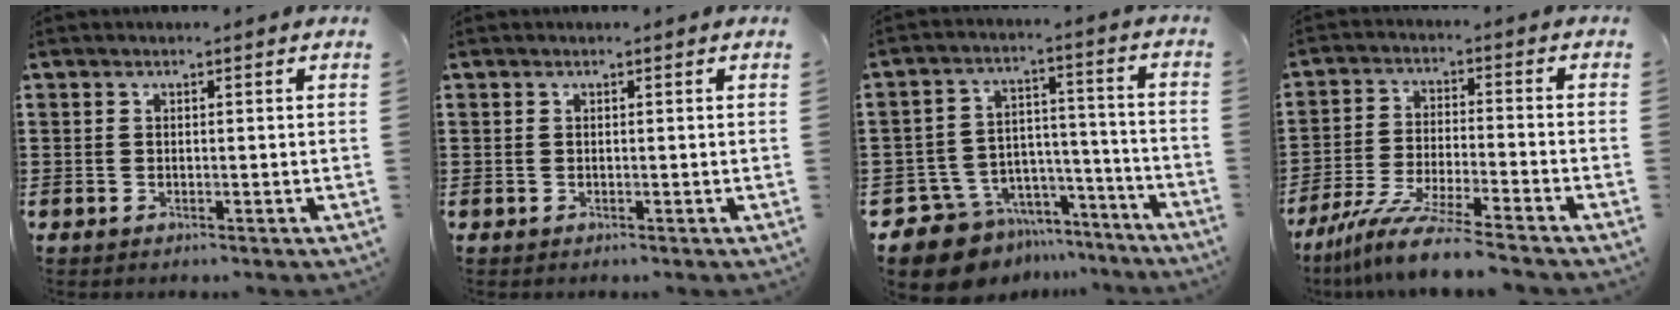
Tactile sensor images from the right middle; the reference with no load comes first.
{"total": 0.0}
{"total": 10.6, "force": [-9.5, 4.4, 1.8], "torque": [-0.050, 0.031, -0.182]}
{"total": 9.0, "force": [-7.9, -0.4, 4.5], "torque": [-0.086, -0.007, -0.151]}